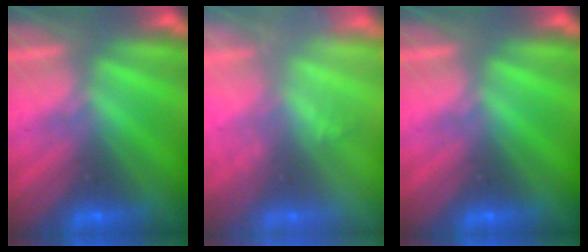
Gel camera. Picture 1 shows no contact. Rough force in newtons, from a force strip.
{"total": 1.7}
{"total": 0.0}